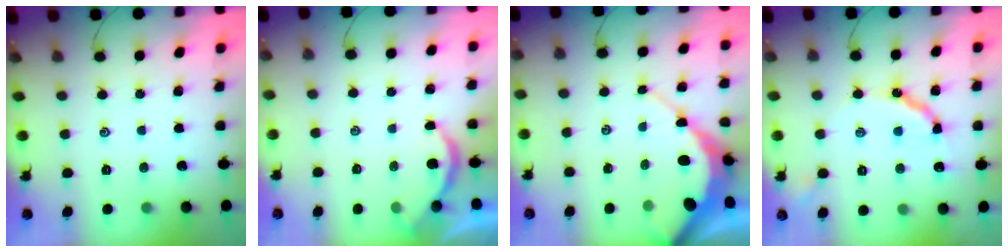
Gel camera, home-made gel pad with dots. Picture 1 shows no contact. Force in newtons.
{"total": 1.9, "press": 1.9, "slide": 0.4}
{"total": 8.5, "press": 8.5, "slide": 0.7}
{"total": 9.7, "press": 9.6, "slide": 1.0}